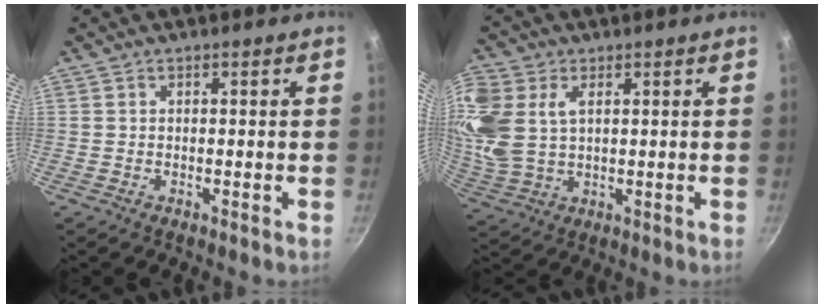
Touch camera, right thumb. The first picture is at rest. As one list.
[{"total": 12.9, "force": [3.7, 8.7, 8.7], "torque": [-0.203, 0.002, 0.081]}]